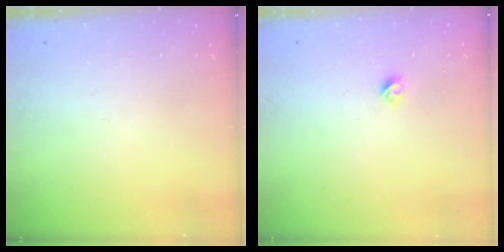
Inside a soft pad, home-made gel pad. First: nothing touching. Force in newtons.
{"total": 2.7, "press": 2.6, "slide": 0.3}